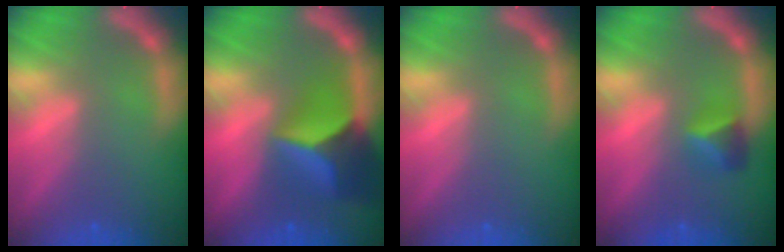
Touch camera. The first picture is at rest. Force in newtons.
{"total": 8.4}
{"total": 0.0}
{"total": 2.4}